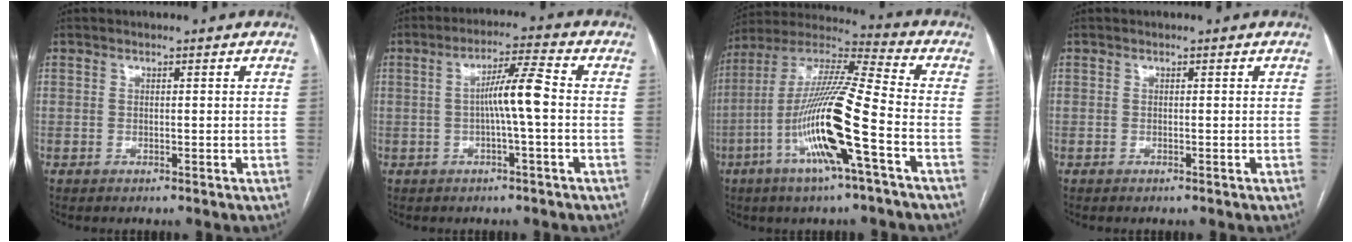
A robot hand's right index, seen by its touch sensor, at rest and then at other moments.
{"total": 6.3, "force": [-0.4, -0.1, 6.3], "torque": [-0.112, 0.015, -0.008]}
{"total": 17.9, "force": [-6.0, 0.3, 16.9], "torque": [-0.339, -0.006, -0.117]}
{"total": 0.0}